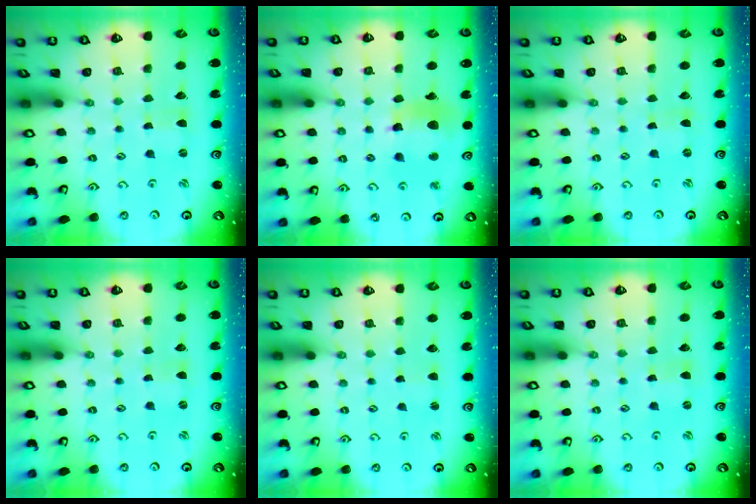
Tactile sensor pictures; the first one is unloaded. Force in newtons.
{"total": 12.6, "press": 12.5, "slide": 1.6}
{"total": 0.0}
{"total": 0.0}
{"total": 1.5, "press": 1.5, "slide": 0.1}
{"total": 0.0}